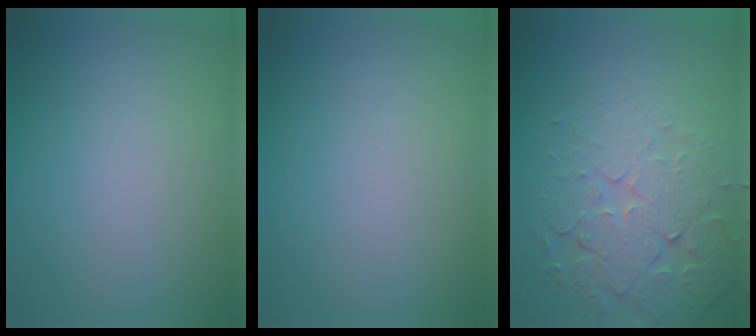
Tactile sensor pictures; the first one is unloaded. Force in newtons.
{"total": 0.0}
{"total": 5.7, "press": 4.7, "slide": 3.1}